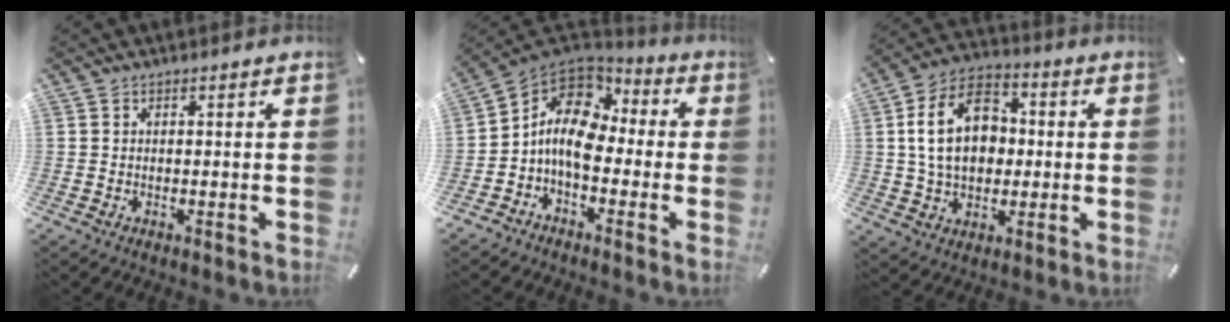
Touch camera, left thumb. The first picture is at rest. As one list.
[{"total": 11.2, "force": [-2.6, 7.8, 7.6], "torque": [-0.173, 0.015, -0.054]}, {"total": 16.0, "force": [1.4, 11.8, 10.8], "torque": [-0.215, 0.017, 0.024]}]